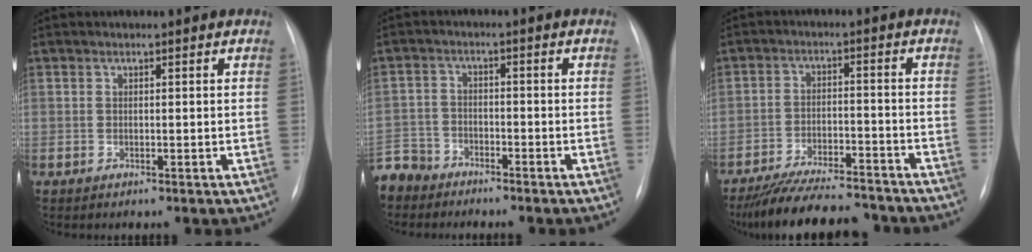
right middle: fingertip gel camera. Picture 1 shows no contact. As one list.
[{"total": 7.4, "force": [-6.4, 3.7, 0.5], "torque": [-0.016, -0.002, -0.125]}, {"total": 15.8, "force": [-14.3, 3.2, 6.1], "torque": [-0.110, 0.000, -0.212]}]